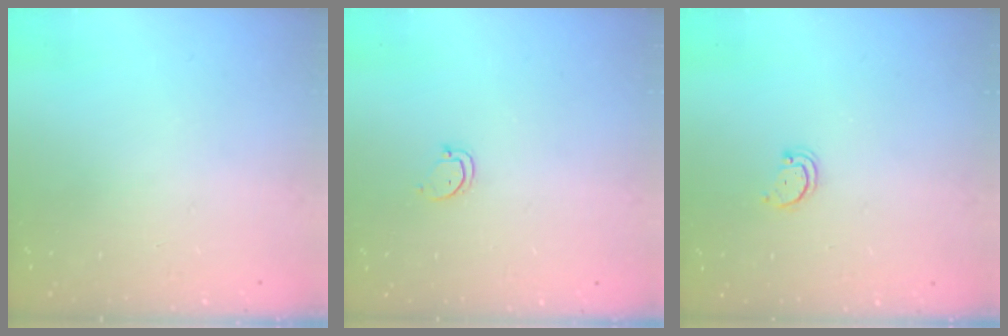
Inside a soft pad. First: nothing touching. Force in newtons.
{"total": 2.5, "press": 2.5, "slide": 0.3}
{"total": 2.2, "press": 2.1, "slide": 0.4}